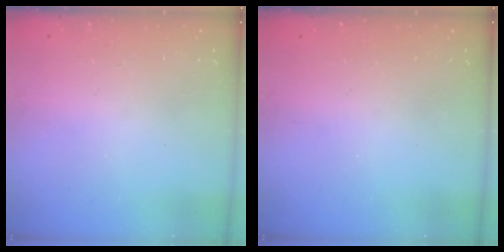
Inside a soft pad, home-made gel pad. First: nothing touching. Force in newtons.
{"total": 0.0}